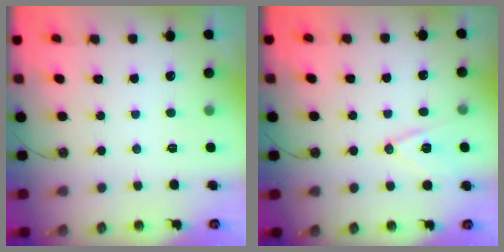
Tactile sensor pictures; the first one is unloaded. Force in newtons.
{"total": 10.7, "press": 10.1, "slide": 3.4}